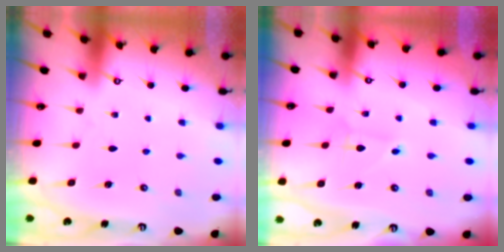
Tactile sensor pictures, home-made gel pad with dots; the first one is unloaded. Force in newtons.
{"total": 4.1, "press": 4.1, "slide": 0.3}